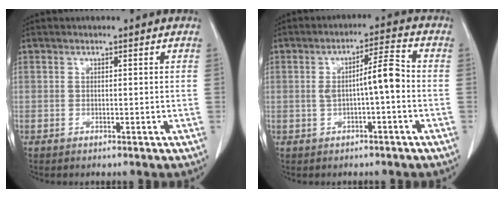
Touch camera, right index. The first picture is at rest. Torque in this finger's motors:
{"motor_torque": [0.31, -0.12, 0.20, 0.04]}